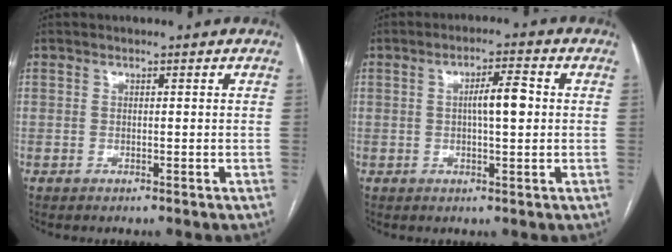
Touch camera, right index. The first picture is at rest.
{"total": 5.0, "force": [0.4, 0.9, 4.9], "torque": [-0.081, 0.010, 0.005]}